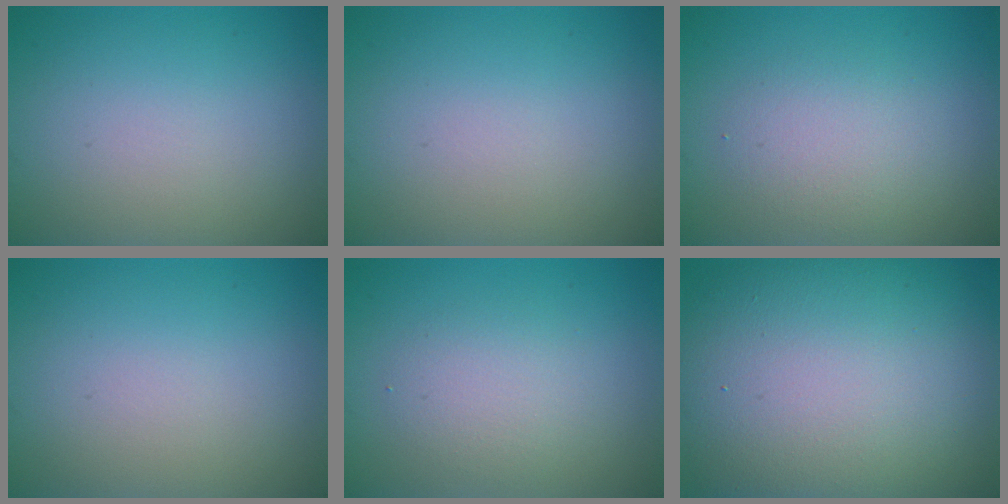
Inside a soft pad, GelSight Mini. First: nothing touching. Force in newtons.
{"total": 0.0}
{"total": 2.7, "press": 2.7, "slide": 0.2}
{"total": 0.0}
{"total": 2.4, "press": 2.4, "slide": 0.3}
{"total": 16.4, "press": 16.4, "slide": 0.9}